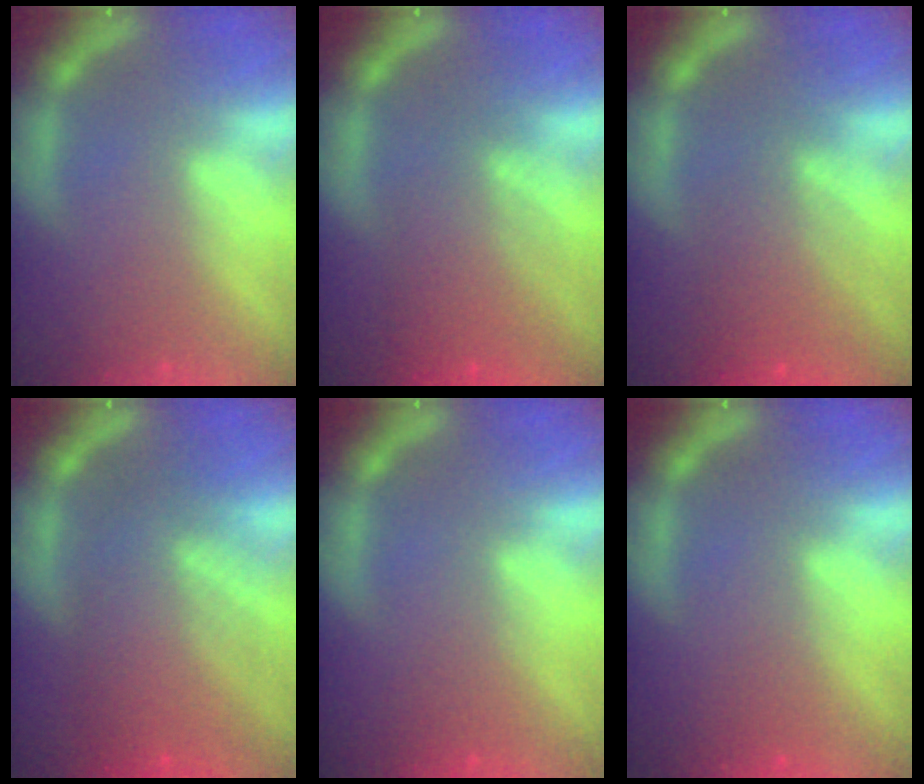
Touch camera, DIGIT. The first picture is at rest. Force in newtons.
{"total": 5.5}
{"total": 5.1}
{"total": 8.0}
{"total": 1.5}
{"total": 1.0}